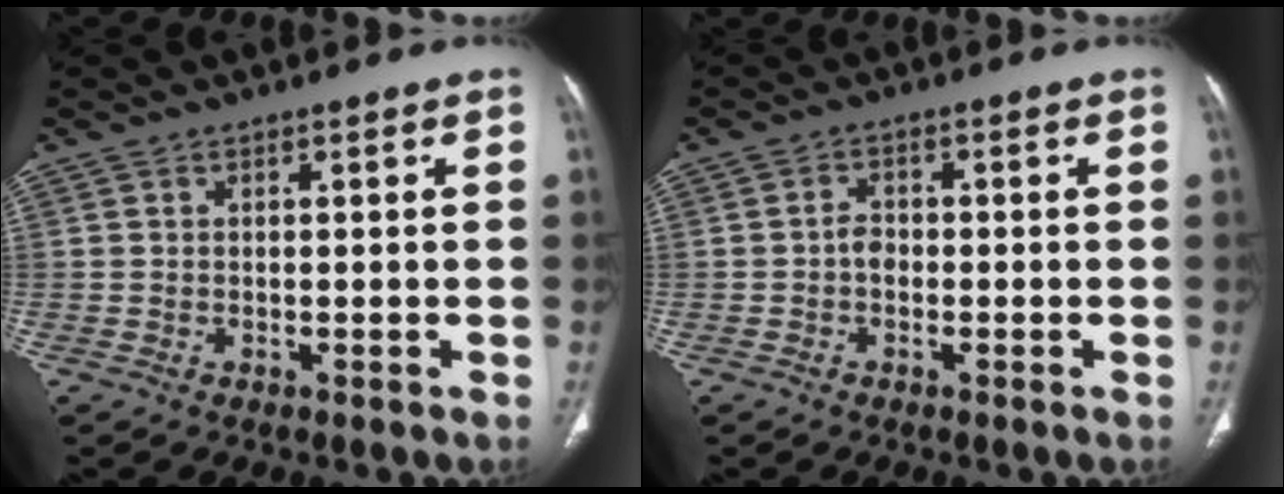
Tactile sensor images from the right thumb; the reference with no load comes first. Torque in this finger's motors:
{"motor_torque": [0.89, 0.30, 0.26, -0.12, -0.06]}